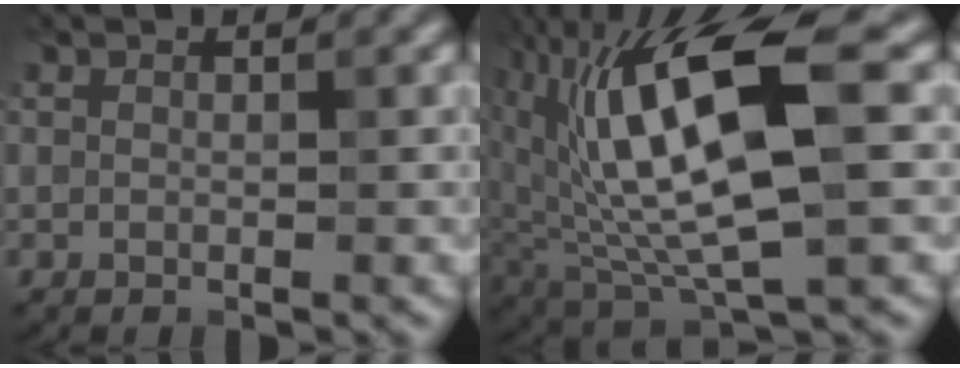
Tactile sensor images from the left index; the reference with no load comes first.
{"total": 12.0, "force": [1.0, 4.5, 11.1], "torque": [-0.214, 0.002, 0.016]}